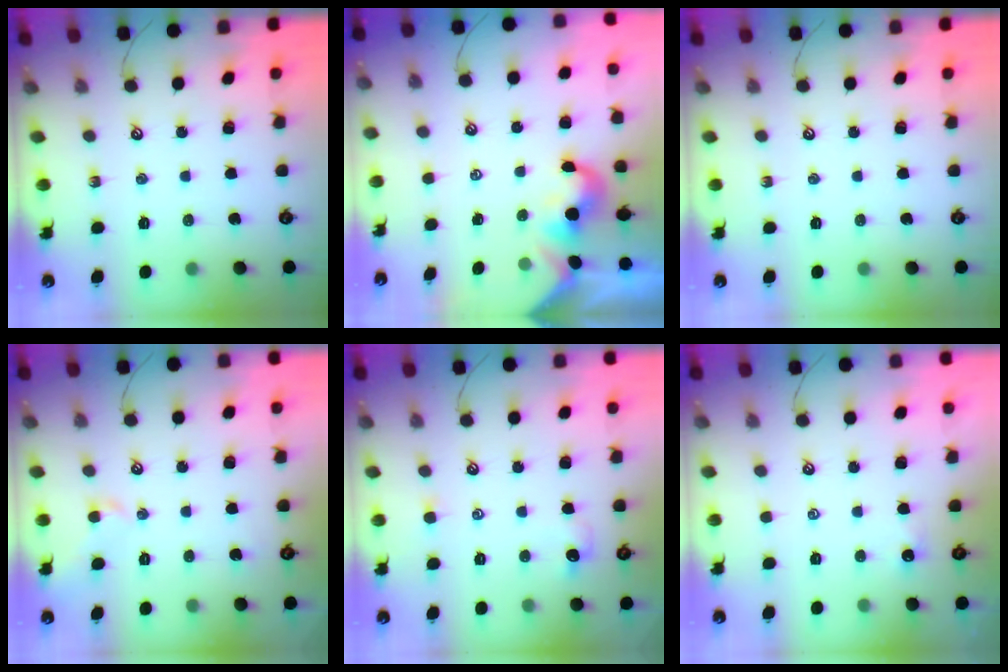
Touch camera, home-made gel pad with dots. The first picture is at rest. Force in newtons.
{"total": 0.6, "press": 0.5, "slide": 0.3}
{"total": 0.0}
{"total": 1.4, "press": 1.2, "slide": 0.7}
{"total": 1.6, "press": 1.4, "slide": 0.7}
{"total": 1.8, "press": 1.8, "slide": 0.3}